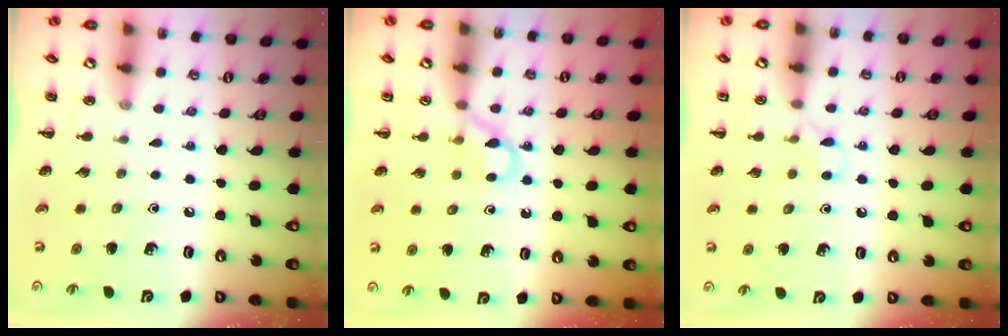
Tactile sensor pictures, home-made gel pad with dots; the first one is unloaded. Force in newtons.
{"total": 4.4, "press": 4.2, "slide": 1.3}
{"total": 4.0, "press": 3.7, "slide": 1.4}